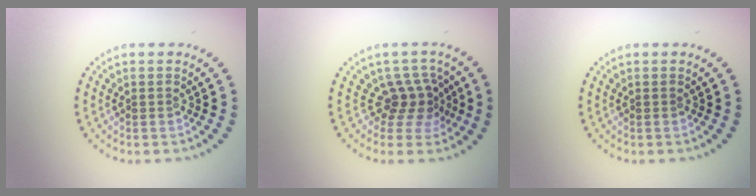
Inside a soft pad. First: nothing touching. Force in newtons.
{"total": 2.7, "press": 1.9, "slide": 1.9}
{"total": 0.0}